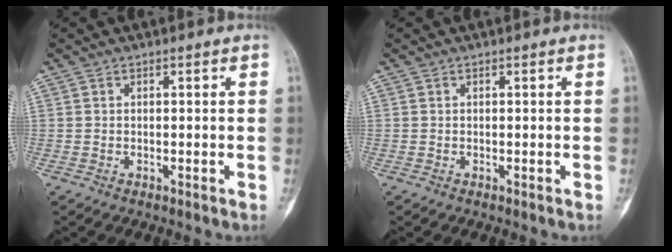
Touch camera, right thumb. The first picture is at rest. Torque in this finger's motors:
{"motor_torque": [0.41, 0.05, 0.30, -0.08, 0.11]}